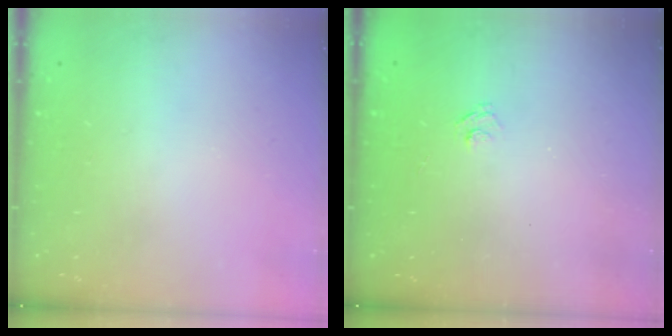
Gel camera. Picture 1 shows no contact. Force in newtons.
{"total": 2.7, "press": 2.5, "slide": 0.9}